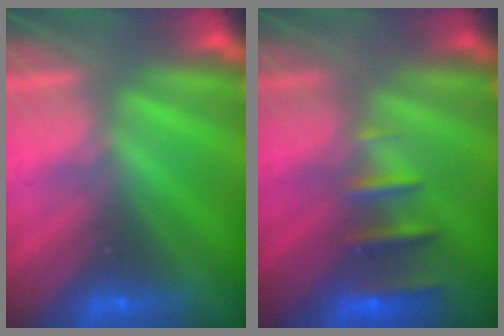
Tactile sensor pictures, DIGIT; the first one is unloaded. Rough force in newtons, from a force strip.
{"total": 2.4}